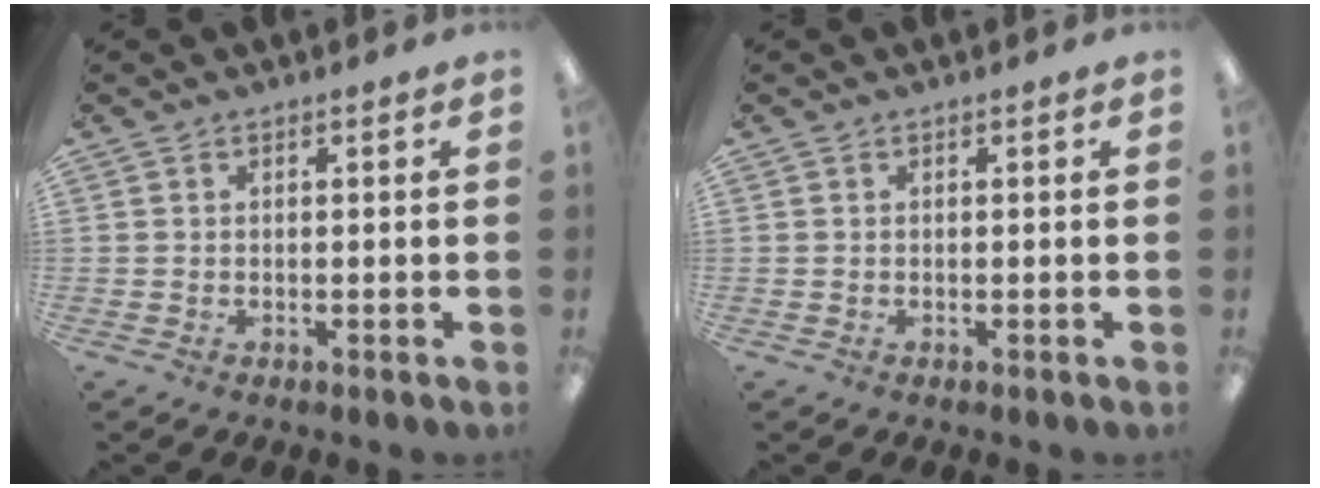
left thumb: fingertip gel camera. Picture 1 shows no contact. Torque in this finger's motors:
{"motor_torque": [0.00, 0.00, -0.33, 0.33, 0.00]}